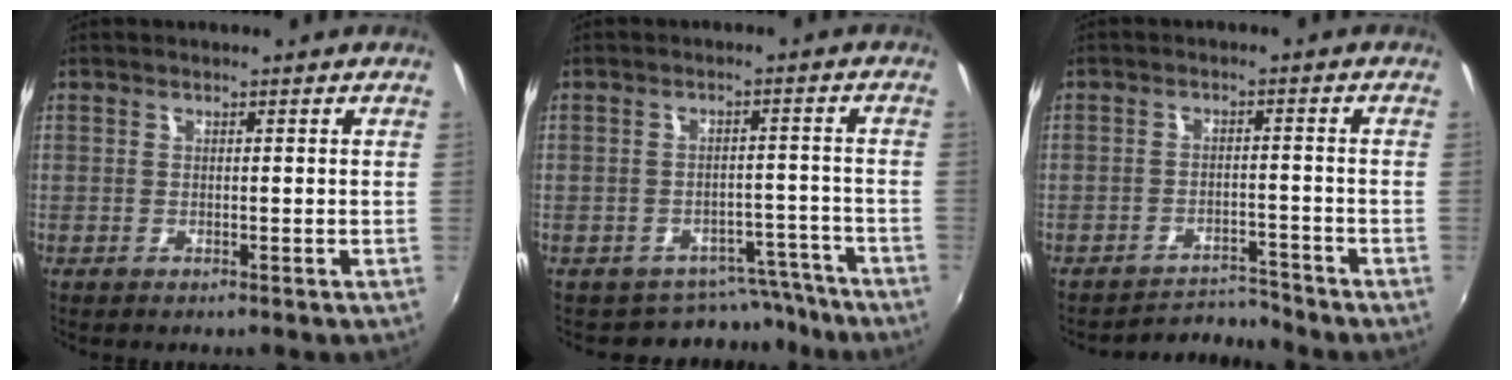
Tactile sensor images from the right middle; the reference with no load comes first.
{"total": 6.8, "force": [-5.9, 3.2, 0.2], "torque": [0.005, 0.025, -0.069]}
{"total": 5.3, "force": [-5.1, -0.6, -1.2], "torque": [0.006, 0.012, -0.085]}